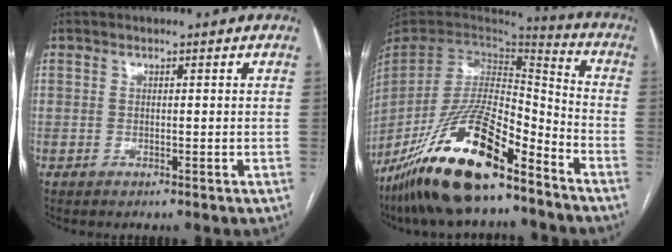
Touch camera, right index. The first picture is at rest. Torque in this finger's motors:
{"motor_torque": [1.09, -1.05, 0.28, 0.03]}